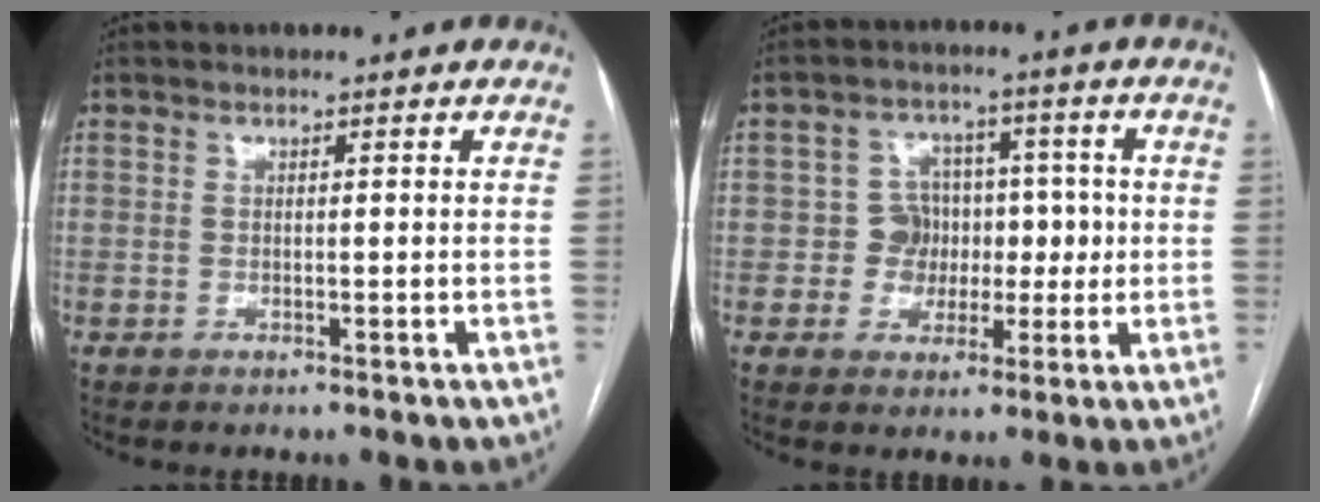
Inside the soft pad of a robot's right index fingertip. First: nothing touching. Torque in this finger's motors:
{"motor_torque": [0.48, 0.07, 0.07, 0.03]}